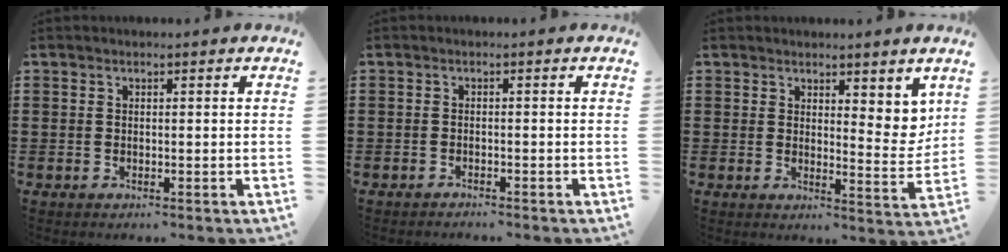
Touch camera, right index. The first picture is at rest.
{"total": 0.9, "force": [-0.9, 0.0, 0.0], "torque": [-0.003, 0.002, -0.020]}
{"total": 4.3, "force": [3.3, 1.8, 2.1], "torque": [-0.024, -0.013, 0.057]}